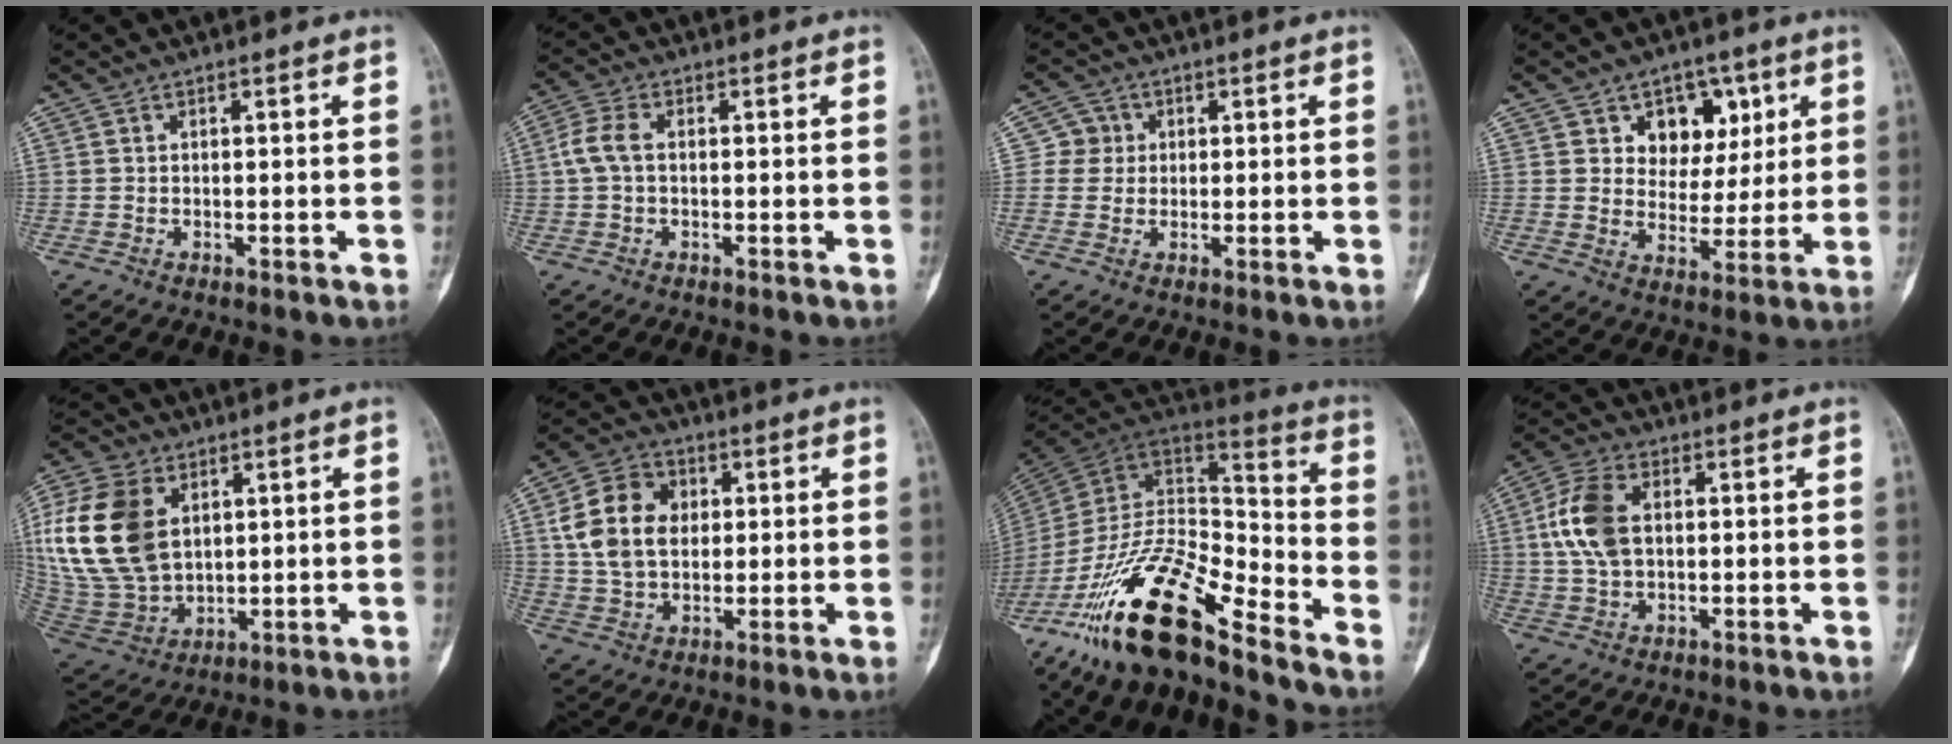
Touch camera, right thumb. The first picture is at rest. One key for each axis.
{"total": 4.5, "fx": 0.2, "fy": 2.6, "fz": 3.7, "tx": -0.093, "ty": 0.012, "tz": -0.001}
{"total": 3.3, "fx": 0.5, "fy": 3.3, "fz": 0.1, "tx": 0.024, "ty": 0.006, "tz": 0.000}
{"total": 9.6, "fx": 4.3, "fy": 7.4, "fz": 4.5, "tx": -0.019, "ty": -0.016, "tz": 0.066}
{"total": 22.4, "fx": 5.1, "fy": 15.3, "fz": 15.5, "tx": -0.330, "ty": -0.015, "tz": 0.106}
{"total": 12.8, "fx": 2.4, "fy": 9.4, "fz": 8.3, "tx": -0.130, "ty": 0.008, "tz": 0.042}
{"total": 22.2, "fx": -15.6, "fy": 6.6, "fz": 14.4, "tx": -0.277, "ty": 0.072, "tz": -0.285}
{"total": 9.9, "fx": 1.5, "fy": 5.9, "fz": 7.8, "tx": -0.168, "ty": 0.011, "tz": 0.029}